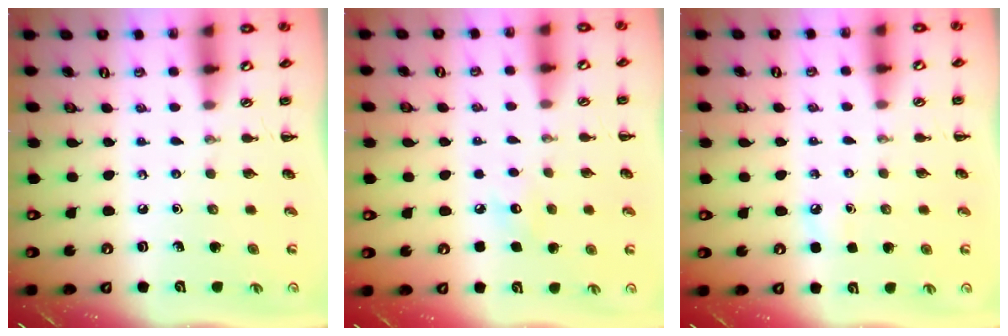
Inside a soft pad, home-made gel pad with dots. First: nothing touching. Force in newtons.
{"total": 5.6, "press": 5.4, "slide": 1.4}
{"total": 2.8, "press": 2.6, "slide": 1.0}